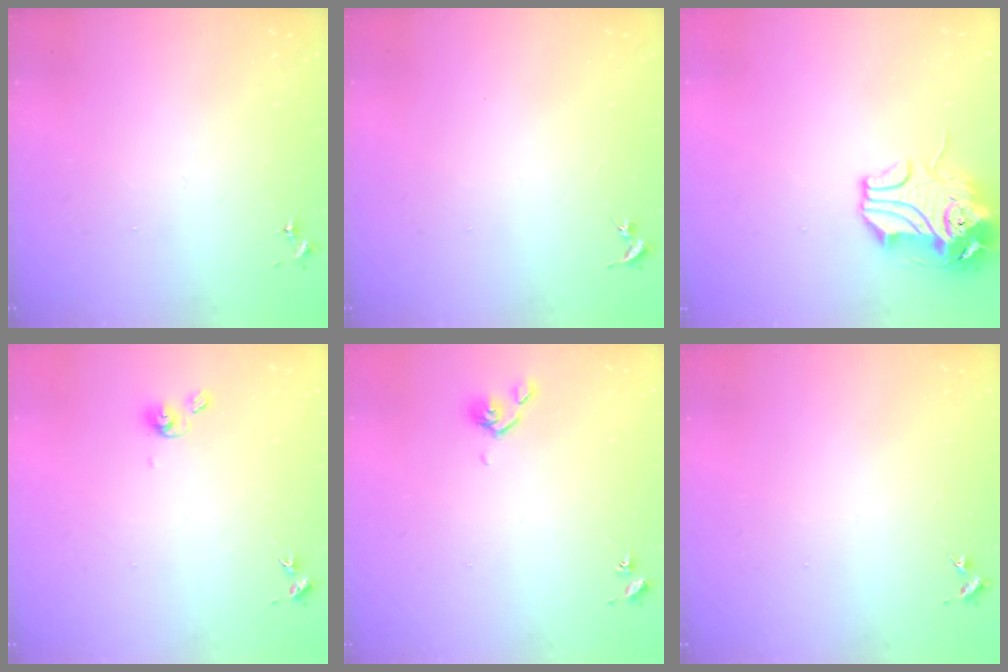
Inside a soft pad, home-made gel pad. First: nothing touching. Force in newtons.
{"total": 0.0}
{"total": 12.3, "press": 12.1, "slide": 2.2}
{"total": 6.8, "press": 6.8, "slide": 0.6}
{"total": 4.9, "press": 4.9, "slide": 0.9}
{"total": 2.7, "press": 2.7, "slide": 0.3}